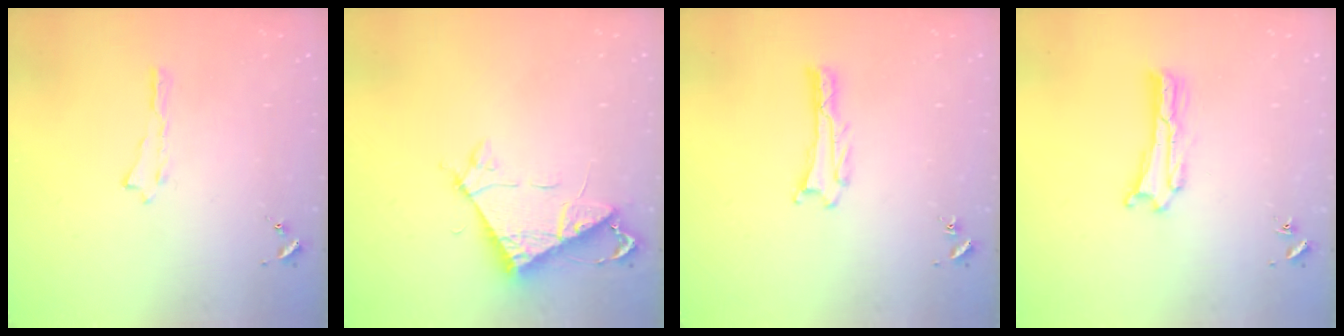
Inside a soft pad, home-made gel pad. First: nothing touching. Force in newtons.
{"total": 7.1, "press": 7.0, "slide": 0.5}
{"total": 0.8, "press": 0.7, "slide": 0.1}
{"total": 0.9, "press": 0.9, "slide": 0.2}